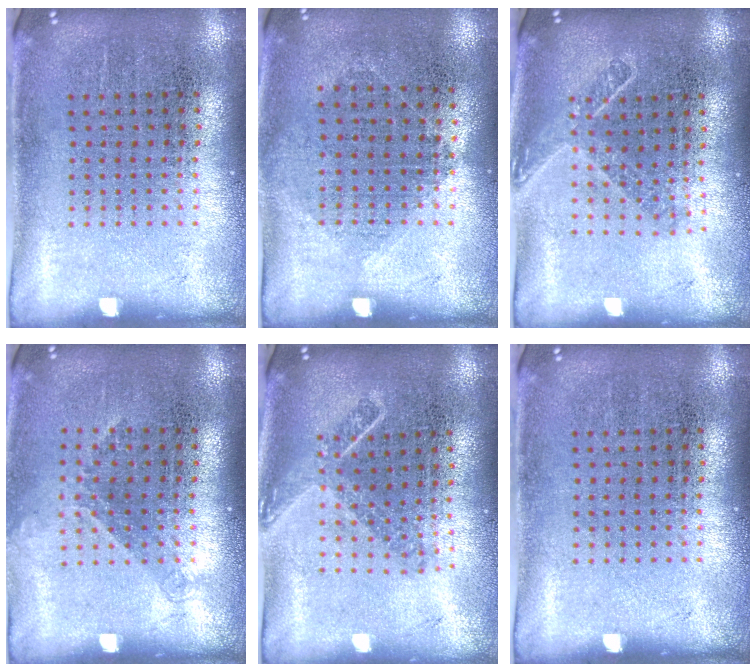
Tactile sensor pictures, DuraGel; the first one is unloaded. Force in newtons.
{"total": 1.0, "press": 0.9, "slide": 0.4}
{"total": 1.6, "press": 1.2, "slide": 1.0}
{"total": 1.2, "press": 0.9, "slide": 0.8}
{"total": 1.7, "press": 1.3, "slide": 1.1}
{"total": 0.0}